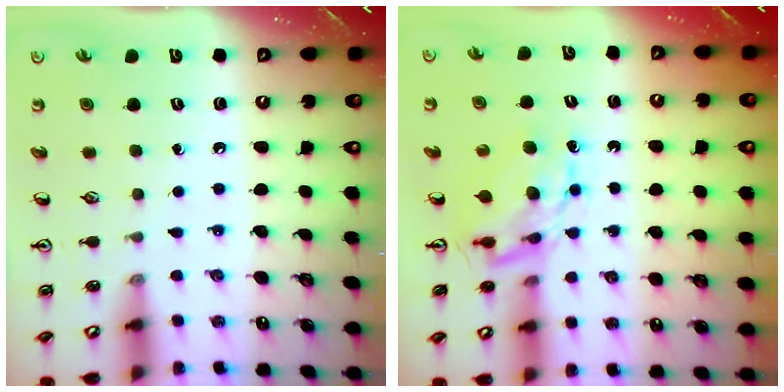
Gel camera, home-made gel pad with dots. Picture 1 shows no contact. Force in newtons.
{"total": 6.8, "press": 6.8, "slide": 0.4}